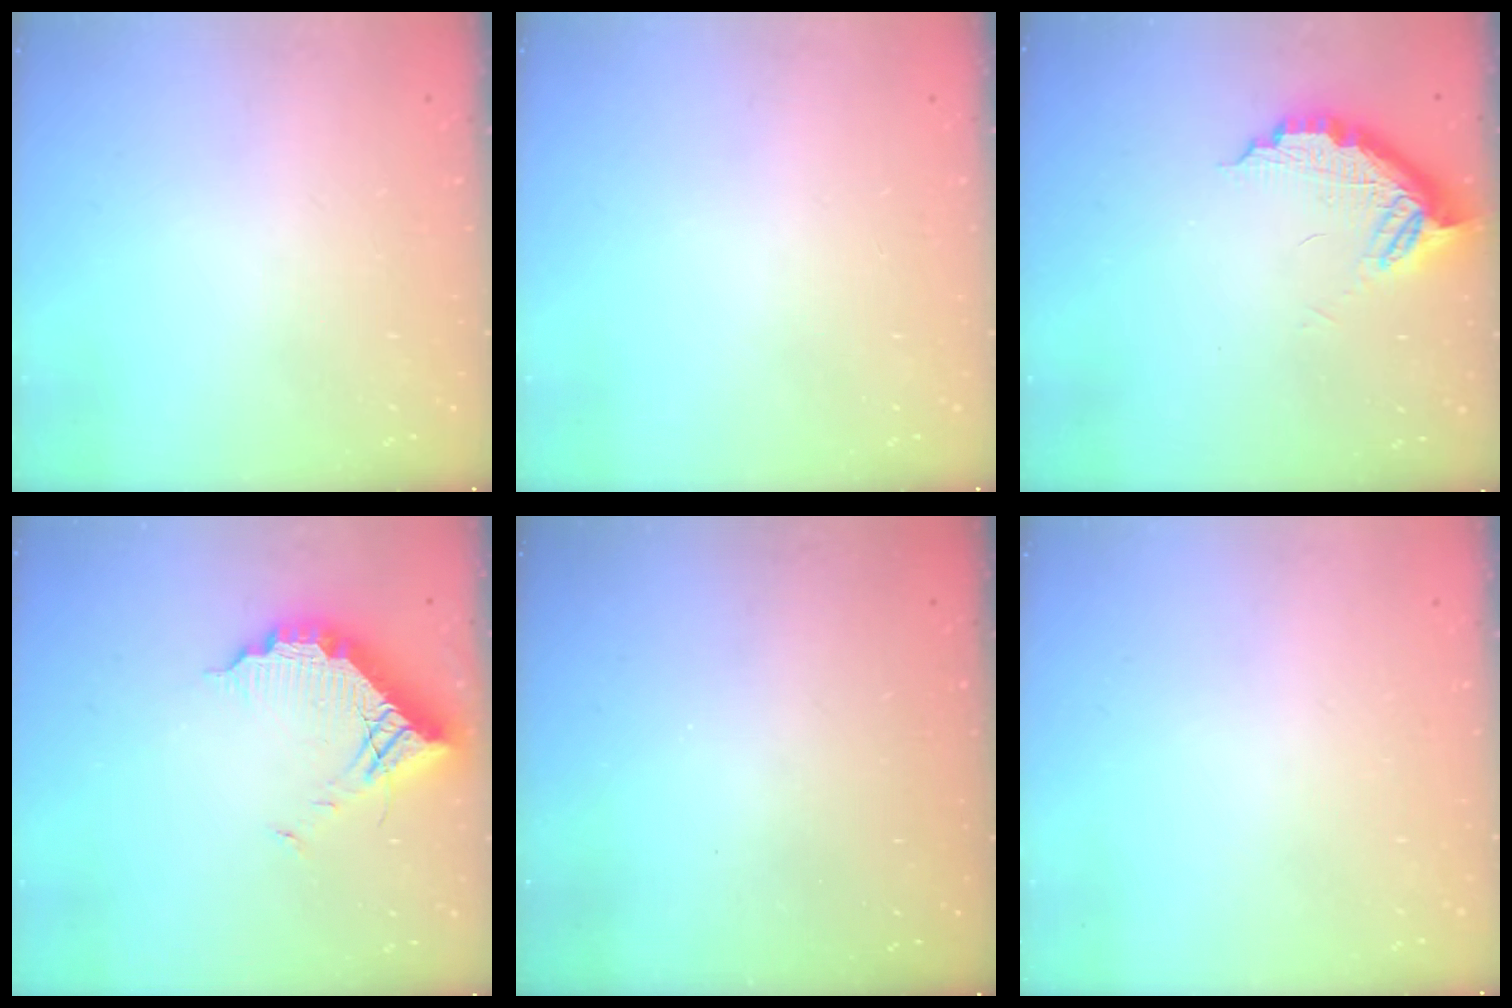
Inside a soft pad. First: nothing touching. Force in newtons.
{"total": 0.0}
{"total": 10.1, "press": 10.0, "slide": 0.9}
{"total": 13.0, "press": 13.0, "slide": 1.0}
{"total": 3.2, "press": 3.2, "slide": 0.1}
{"total": 0.0}